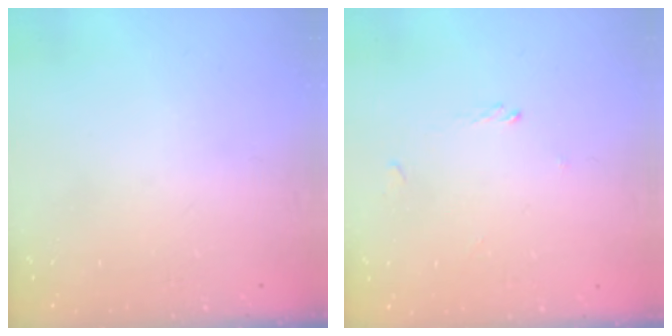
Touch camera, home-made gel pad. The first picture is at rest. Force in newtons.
{"total": 0.0}